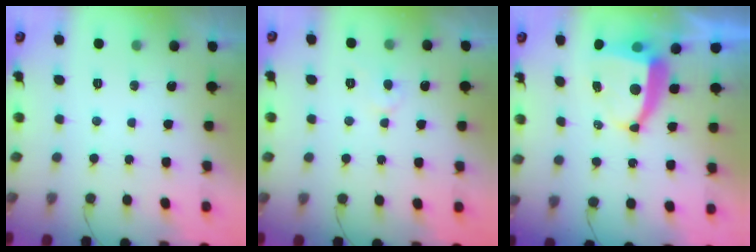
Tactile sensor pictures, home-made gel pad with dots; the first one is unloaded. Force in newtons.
{"total": 4.7, "press": 4.6, "slide": 0.5}
{"total": 8.3, "press": 8.3, "slide": 1.0}